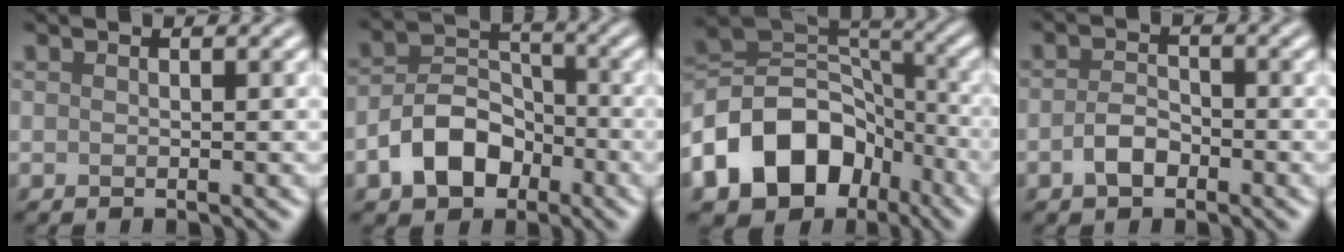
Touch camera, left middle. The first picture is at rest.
{"total": 5.8, "force": [-2.8, 3.9, 3.2], "torque": [-0.052, 0.003, -0.058]}
{"total": 12.4, "force": [-5.8, 8.9, 6.4], "torque": [-0.125, 0.007, -0.108]}
{"total": 2.4, "force": [-1.1, 1.4, 1.5], "torque": [-0.032, 0.005, -0.026]}